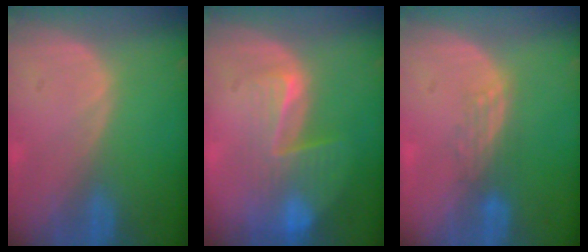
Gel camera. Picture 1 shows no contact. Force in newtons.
{"total": 8.4, "press": 7.2, "slide": 4.3}
{"total": 2.8, "press": 2.4, "slide": 1.4}